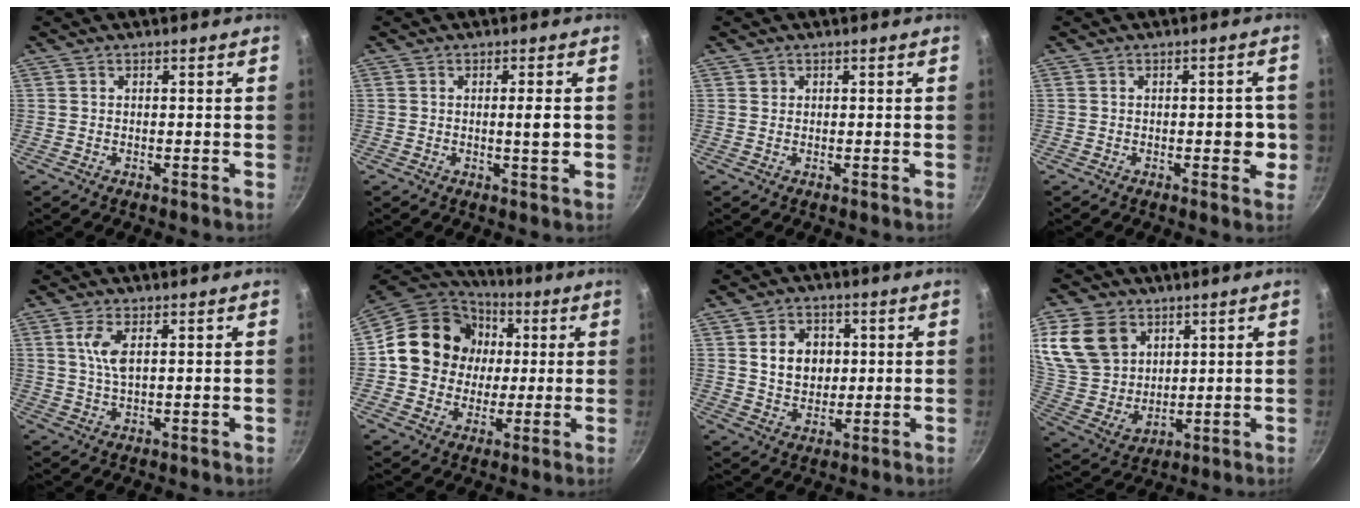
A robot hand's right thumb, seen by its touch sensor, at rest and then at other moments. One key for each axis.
{"total": 3.3, "fx": 0.0, "fy": 0.3, "fz": 3.3, "tx": -0.049, "ty": -0.003, "tz": -0.001}
{"total": 0.6, "fx": 0.2, "fy": 0.6, "fz": 0.0, "tx": 0.005, "ty": 0.002, "tz": 0.002}
{"total": 4.7, "fx": -0.6, "fy": 2.2, "fz": 4.1, "tx": -0.034, "ty": 0.002, "tz": -0.009}
{"total": 4.6, "fx": 1.4, "fy": 1.7, "fz": 4.0, "tx": -0.085, "ty": -0.002, "tz": 0.031}
{"total": 16.3, "fx": 2.0, "fy": 14.7, "fz": 6.8, "tx": -0.090, "ty": 0.016, "tz": 0.025}
{"total": 8.4, "fx": 1.6, "fy": 6.6, "fz": 4.9, "tx": -0.053, "ty": -0.004, "tz": 0.028}
{"total": 16.8, "fx": 7.2, "fy": 12.5, "fz": 8.6, "tx": -0.153, "ty": -0.023, "tz": 0.155}